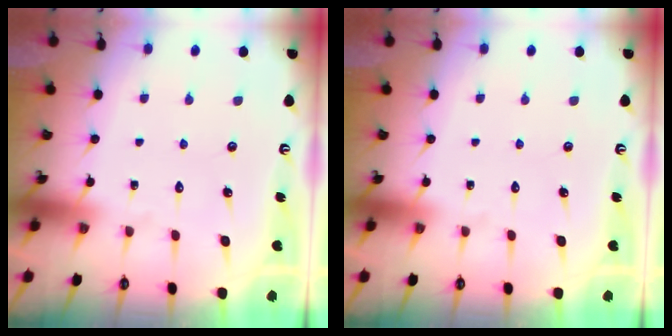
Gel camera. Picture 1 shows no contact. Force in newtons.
{"total": 0.0}